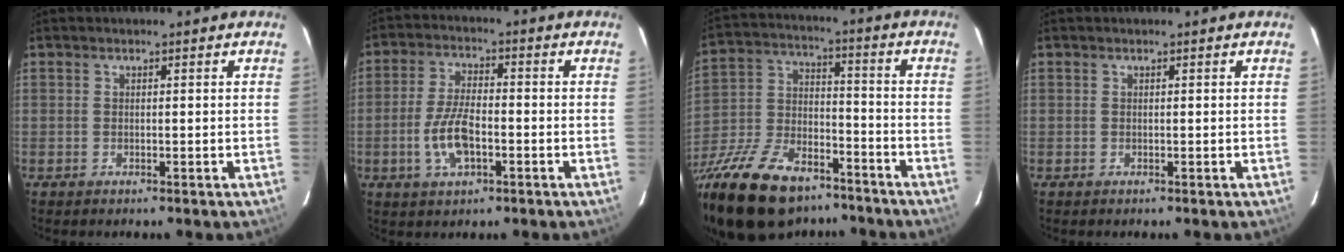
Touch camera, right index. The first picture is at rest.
{"total": 8.4, "force": [-2.7, 3.5, 7.1], "torque": [-0.149, 0.000, -0.048]}
{"total": 26.2, "force": [-18.6, 12.0, 14.0], "torque": [-0.294, -0.013, -0.302]}
{"total": 0.0}